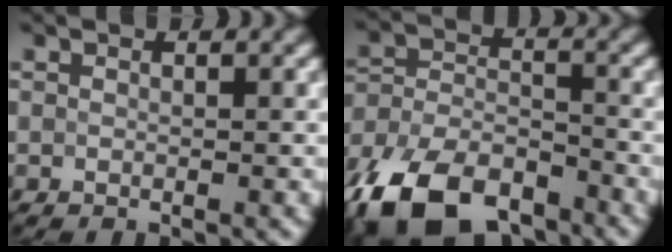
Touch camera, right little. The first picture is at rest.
{"total": 12.1, "force": [-9.0, 5.3, 6.1], "torque": [-0.132, -0.003, -0.162]}